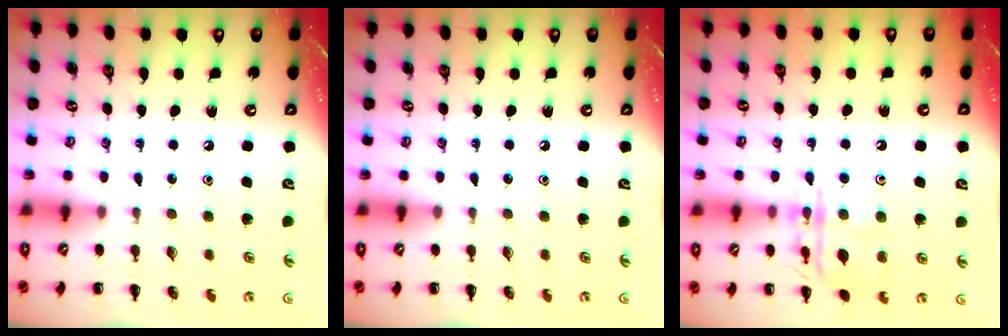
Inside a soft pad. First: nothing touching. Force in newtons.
{"total": 0.0}
{"total": 13.7, "press": 13.7, "slide": 0.9}